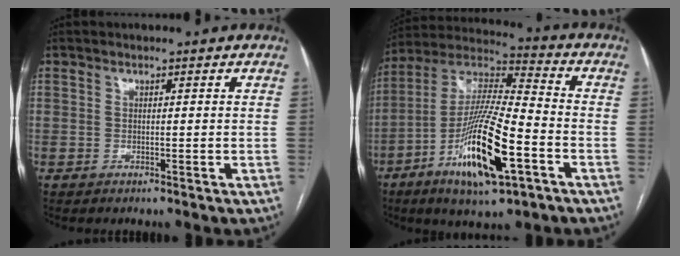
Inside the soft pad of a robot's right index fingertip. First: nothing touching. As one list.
[{"total": 18.4, "force": [-7.2, 2.9, 16.7], "torque": [-0.333, -0.015, -0.128]}]